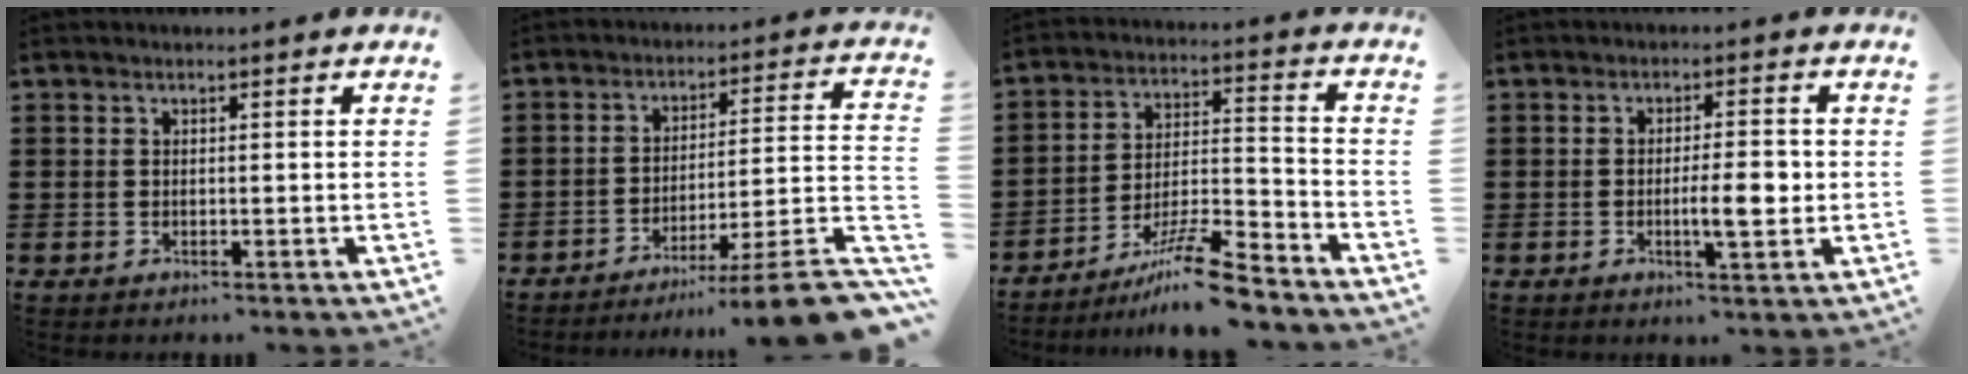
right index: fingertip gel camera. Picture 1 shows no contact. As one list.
[{"total": 7.9, "force": [-5.9, -0.3, 5.3], "torque": [-0.080, -0.008, -0.117]}, {"total": 10.5, "force": [-8.6, 0.7, 5.9], "torque": [-0.094, 0.020, -0.164]}, {"total": 5.4, "force": [-0.7, 1.3, 5.2], "torque": [-0.083, 0.001, -0.017]}]